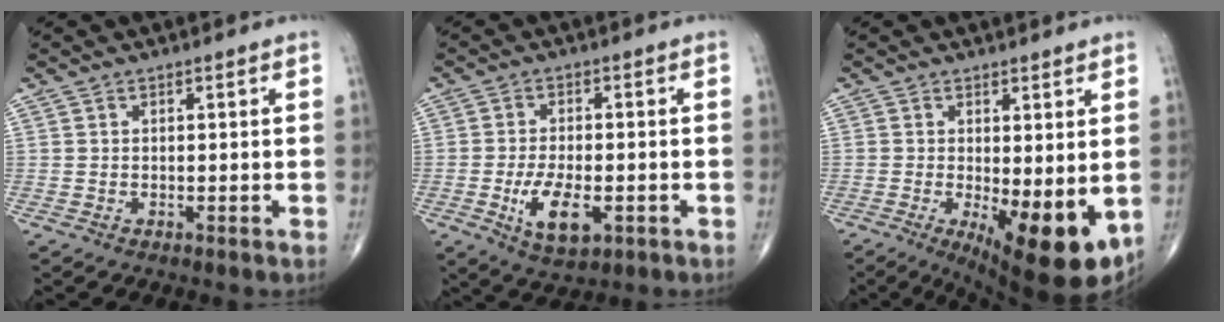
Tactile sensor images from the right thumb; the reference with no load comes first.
{"total": 8.5, "force": [-2.6, 3.9, 7.0], "torque": [-0.123, -0.002, -0.038]}
{"total": 12.8, "force": [-2.8, 4.5, 11.6], "torque": [-0.162, -0.028, -0.026]}